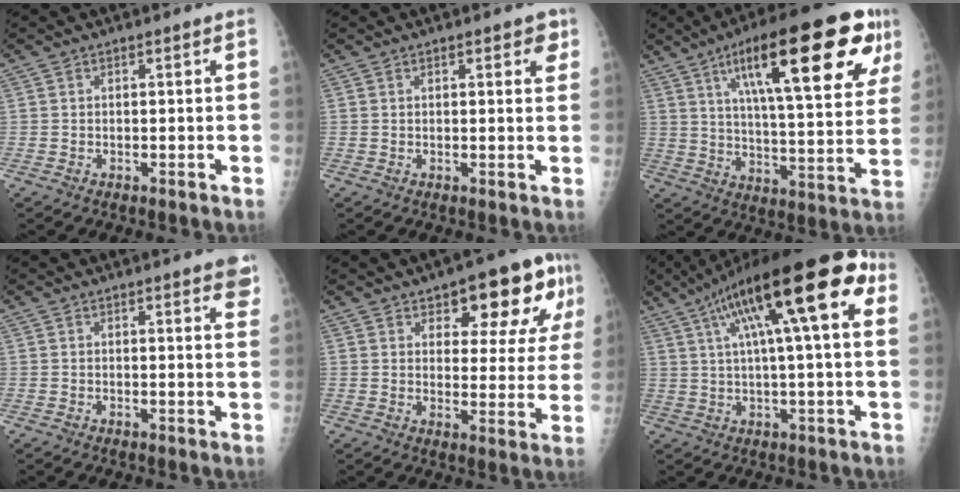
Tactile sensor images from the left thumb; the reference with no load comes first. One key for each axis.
{"total": 2.7, "fx": 1.4, "fy": 1.2, "fz": 2.0, "tx": -0.007, "ty": -0.004, "tz": 0.013}
{"total": 27.3, "fx": 12.9, "fy": 7.4, "fz": 22.8, "tx": -0.315, "ty": -0.015, "tz": 0.196}
{"total": 4.8, "fx": 3.1, "fy": 1.2, "fz": 3.4, "tx": -0.022, "ty": -0.006, "tz": 0.029}
{"total": 14.3, "fx": 7.8, "fy": 6.0, "fz": 10.4, "tx": -0.088, "ty": -0.027, "tz": 0.105}
{"total": 22.8, "fx": 8.1, "fy": 5.6, "fz": 20.5, "tx": -0.320, "ty": 0.033, "tz": 0.123}